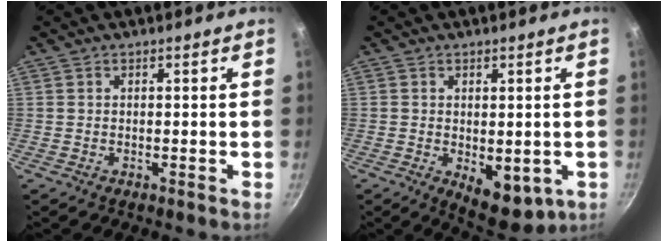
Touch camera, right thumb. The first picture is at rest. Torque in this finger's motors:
{"motor_torque": [-0.21, 0.32, 0.43, 0.00, 0.02]}